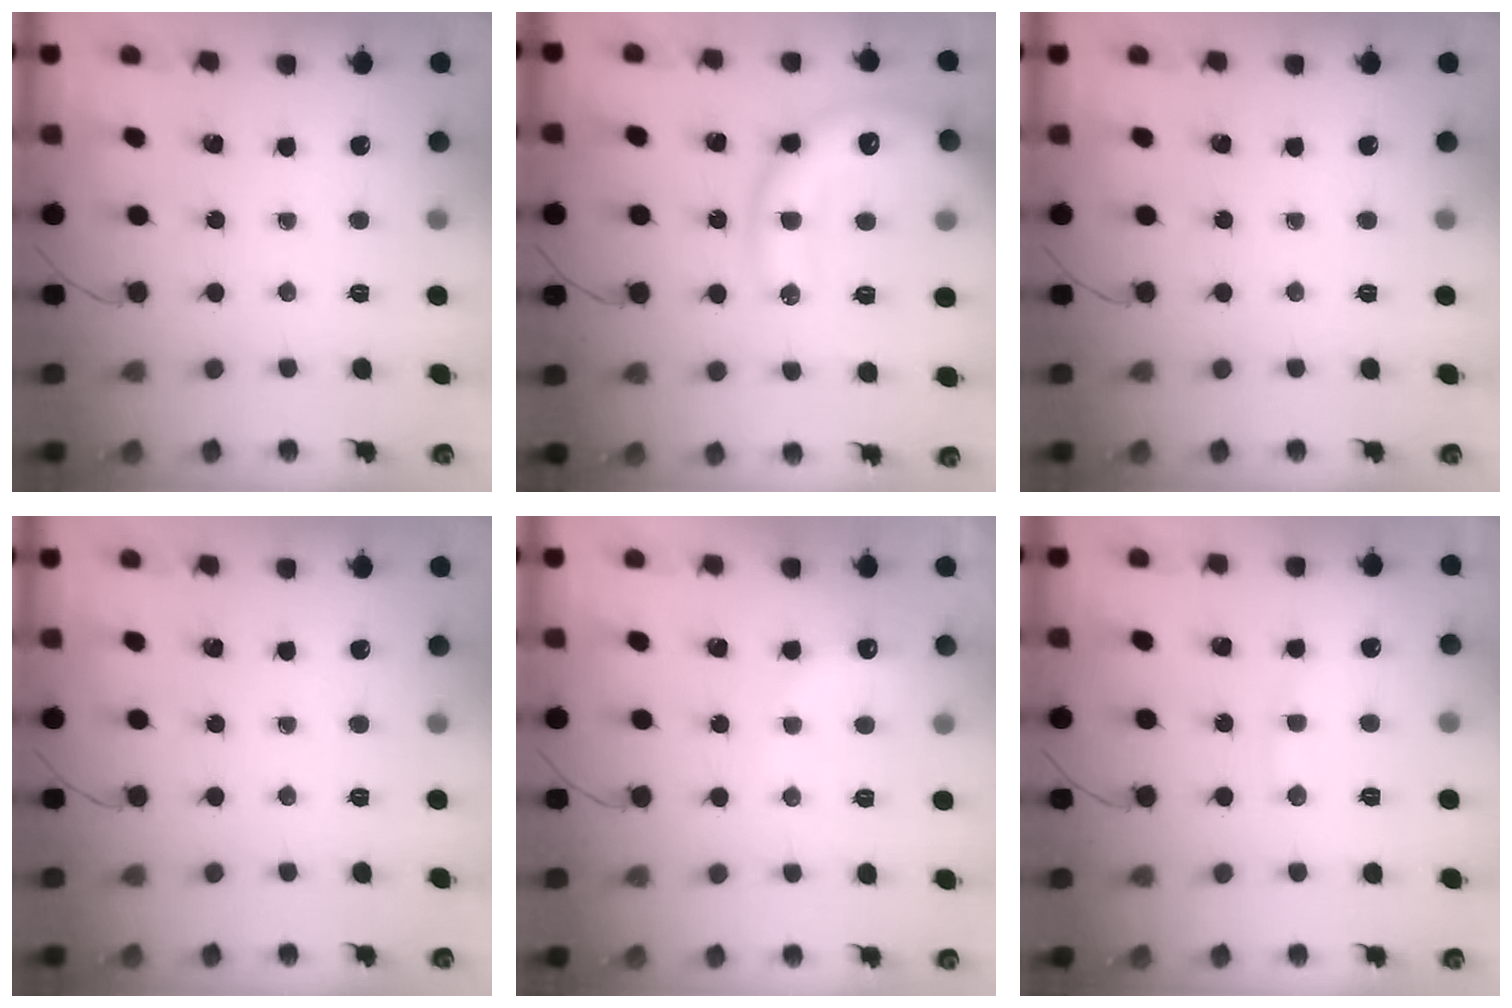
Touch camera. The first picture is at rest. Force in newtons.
{"total": 18.5, "press": 18.3, "slide": 2.7}
{"total": 0.0}
{"total": 0.0}
{"total": 7.2, "press": 7.1, "slide": 1.1}
{"total": 7.0, "press": 6.9, "slide": 1.2}